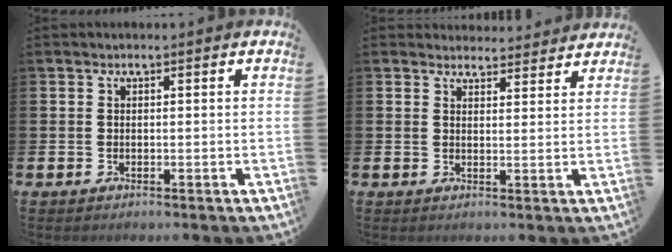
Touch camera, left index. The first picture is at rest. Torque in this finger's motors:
{"motor_torque": [0.22, -0.17, 0.03, -0.02]}